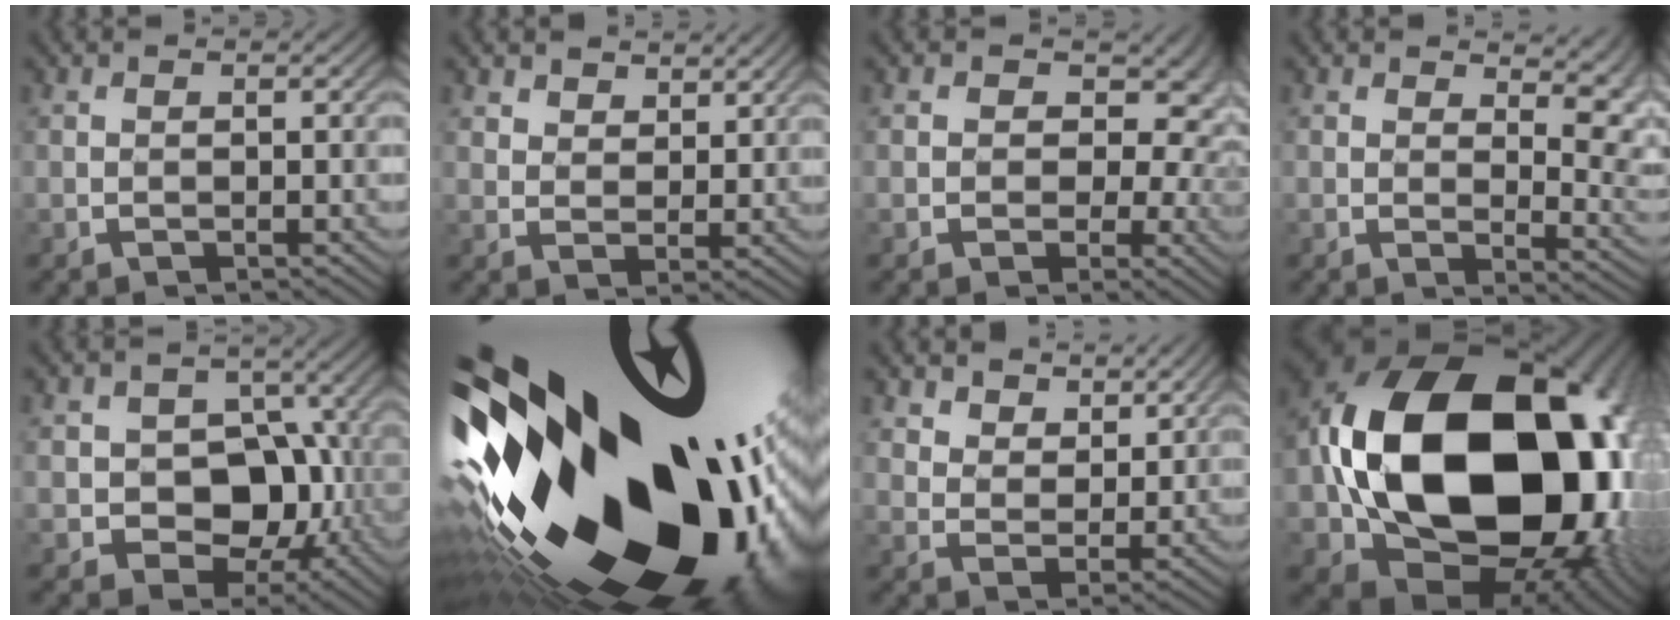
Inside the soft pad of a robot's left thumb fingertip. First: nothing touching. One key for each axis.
{"total": 4.8, "fx": 3.3, "fy": 2.9, "fz": 1.8, "tx": -0.053, "ty": -0.014, "tz": 0.059}
{"total": 11.1, "fx": 1.1, "fy": 8.2, "fz": 7.4, "tx": -0.104, "ty": 0.006, "tz": 0.019}
{"total": 9.3, "fx": 5.0, "fy": 4.6, "fz": 6.3, "tx": -0.100, "ty": 0.001, "tz": 0.085}
{"total": 9.7, "fx": -2.0, "fy": 7.3, "fz": 6.2, "tx": -0.090, "ty": -0.007, "tz": -0.050}
{"total": 21.9, "fx": -3.9, "fy": 11.7, "fz": 18.1, "tx": -0.276, "ty": -0.051, "tz": -0.091}
{"total": 7.0, "fx": 4.7, "fy": 4.4, "fz": 2.6, "tx": -0.071, "ty": -0.010, "tz": 0.084}
{"total": 22.4, "fx": 0.5, "fy": 16.9, "fz": 14.7, "tx": -0.349, "ty": -0.050, "tz": 0.039}